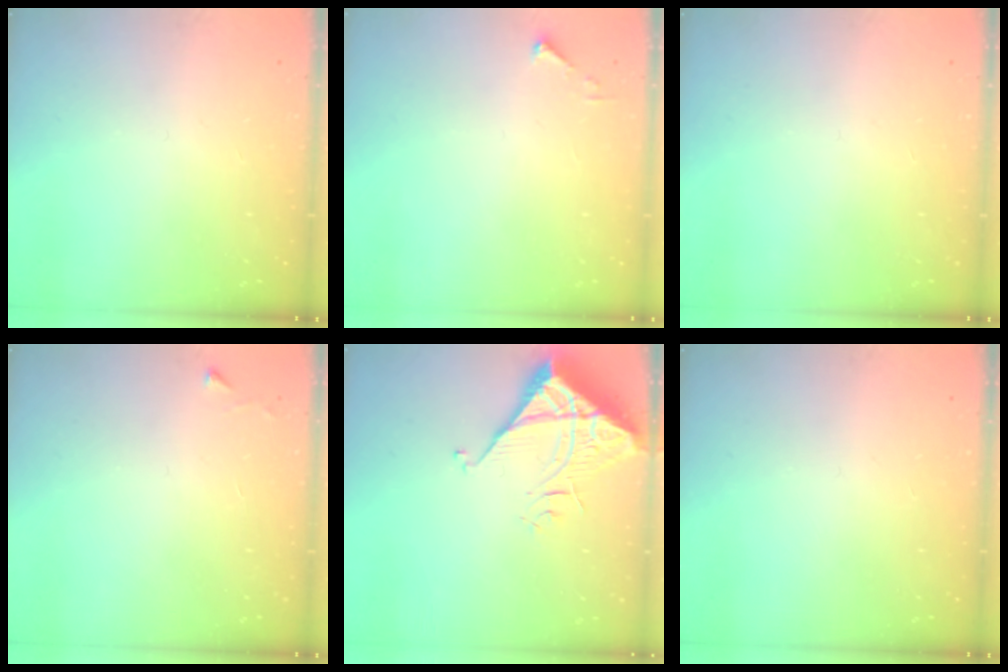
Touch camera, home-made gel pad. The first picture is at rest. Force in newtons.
{"total": 2.7, "press": 2.7, "slide": 0.3}
{"total": 0.0}
{"total": 2.3, "press": 2.3, "slide": 0.4}
{"total": 7.5, "press": 7.4, "slide": 1.0}
{"total": 0.0}